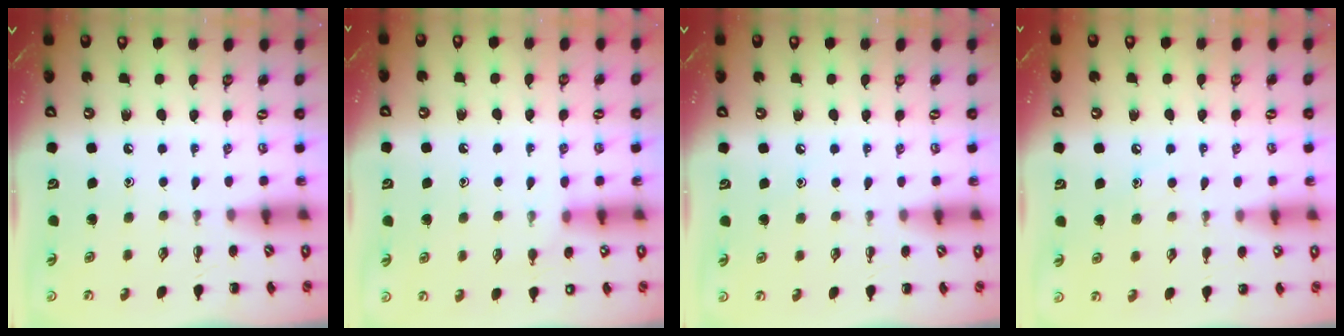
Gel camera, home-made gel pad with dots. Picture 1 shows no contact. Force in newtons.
{"total": 7.7, "press": 7.6, "slide": 1.5}
{"total": 4.6, "press": 4.4, "slide": 1.3}
{"total": 7.7, "press": 7.4, "slide": 1.8}